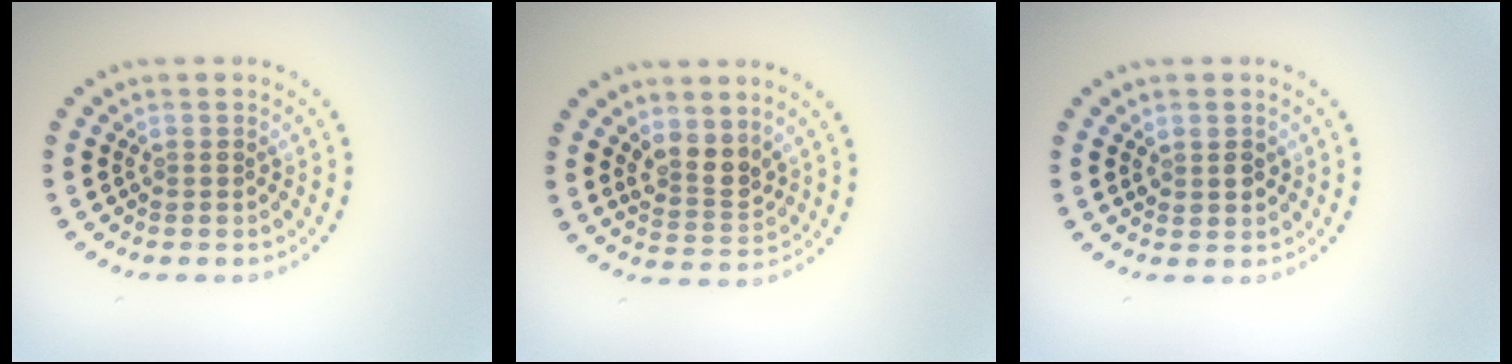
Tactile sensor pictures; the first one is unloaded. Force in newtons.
{"total": 2.6, "press": 2.3, "slide": 1.2}
{"total": 1.4, "press": 1.3, "slide": 0.2}